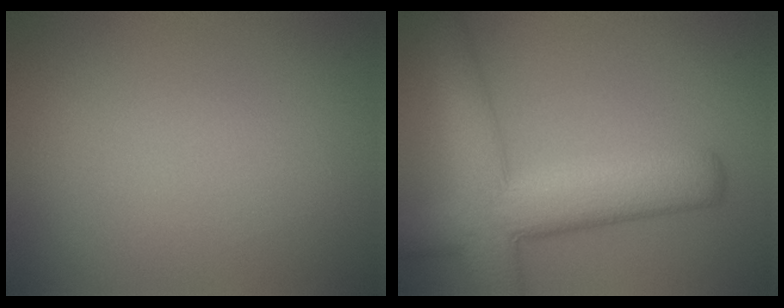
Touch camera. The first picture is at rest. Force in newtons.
{"total": 8.3, "press": 8.3, "slide": 0.6}